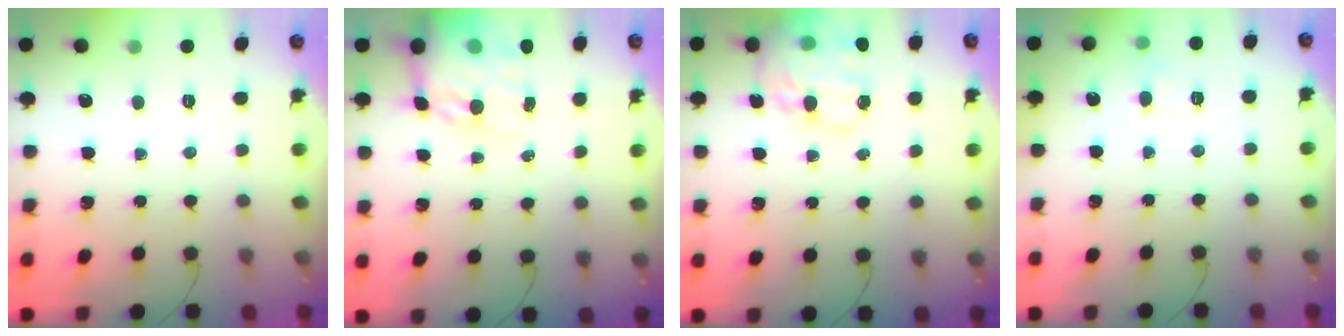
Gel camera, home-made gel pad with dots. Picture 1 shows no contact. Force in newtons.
{"total": 15.8, "press": 15.3, "slide": 4.1}
{"total": 20.2, "press": 19.8, "slide": 4.2}
{"total": 3.3, "press": 2.9, "slide": 1.5}